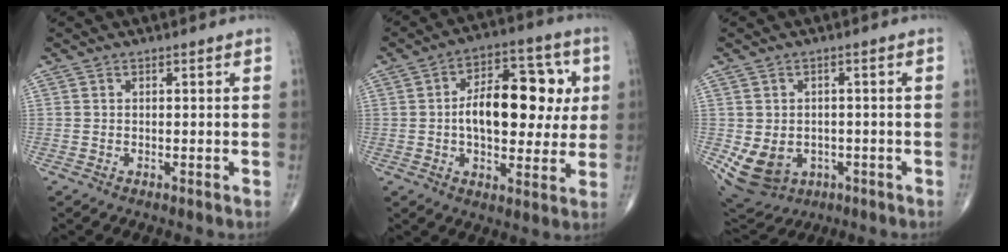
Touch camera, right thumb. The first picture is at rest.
{"total": 17.3, "force": [1.6, 9.6, 14.3], "torque": [-0.177, 0.020, 0.023]}
{"total": 10.8, "force": [-2.7, 8.8, 5.5], "torque": [-0.103, 0.009, -0.020]}